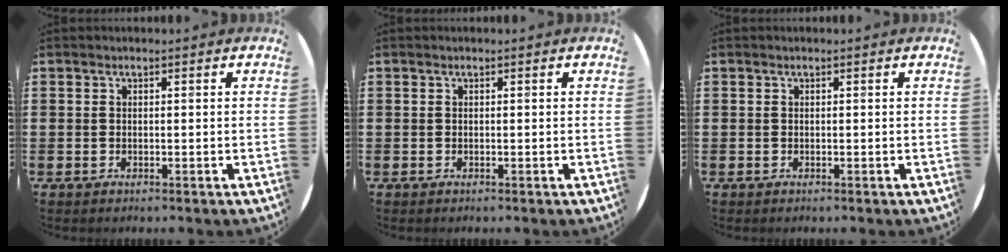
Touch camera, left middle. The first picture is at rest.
{"total": 0.0}
{"total": 0.0}